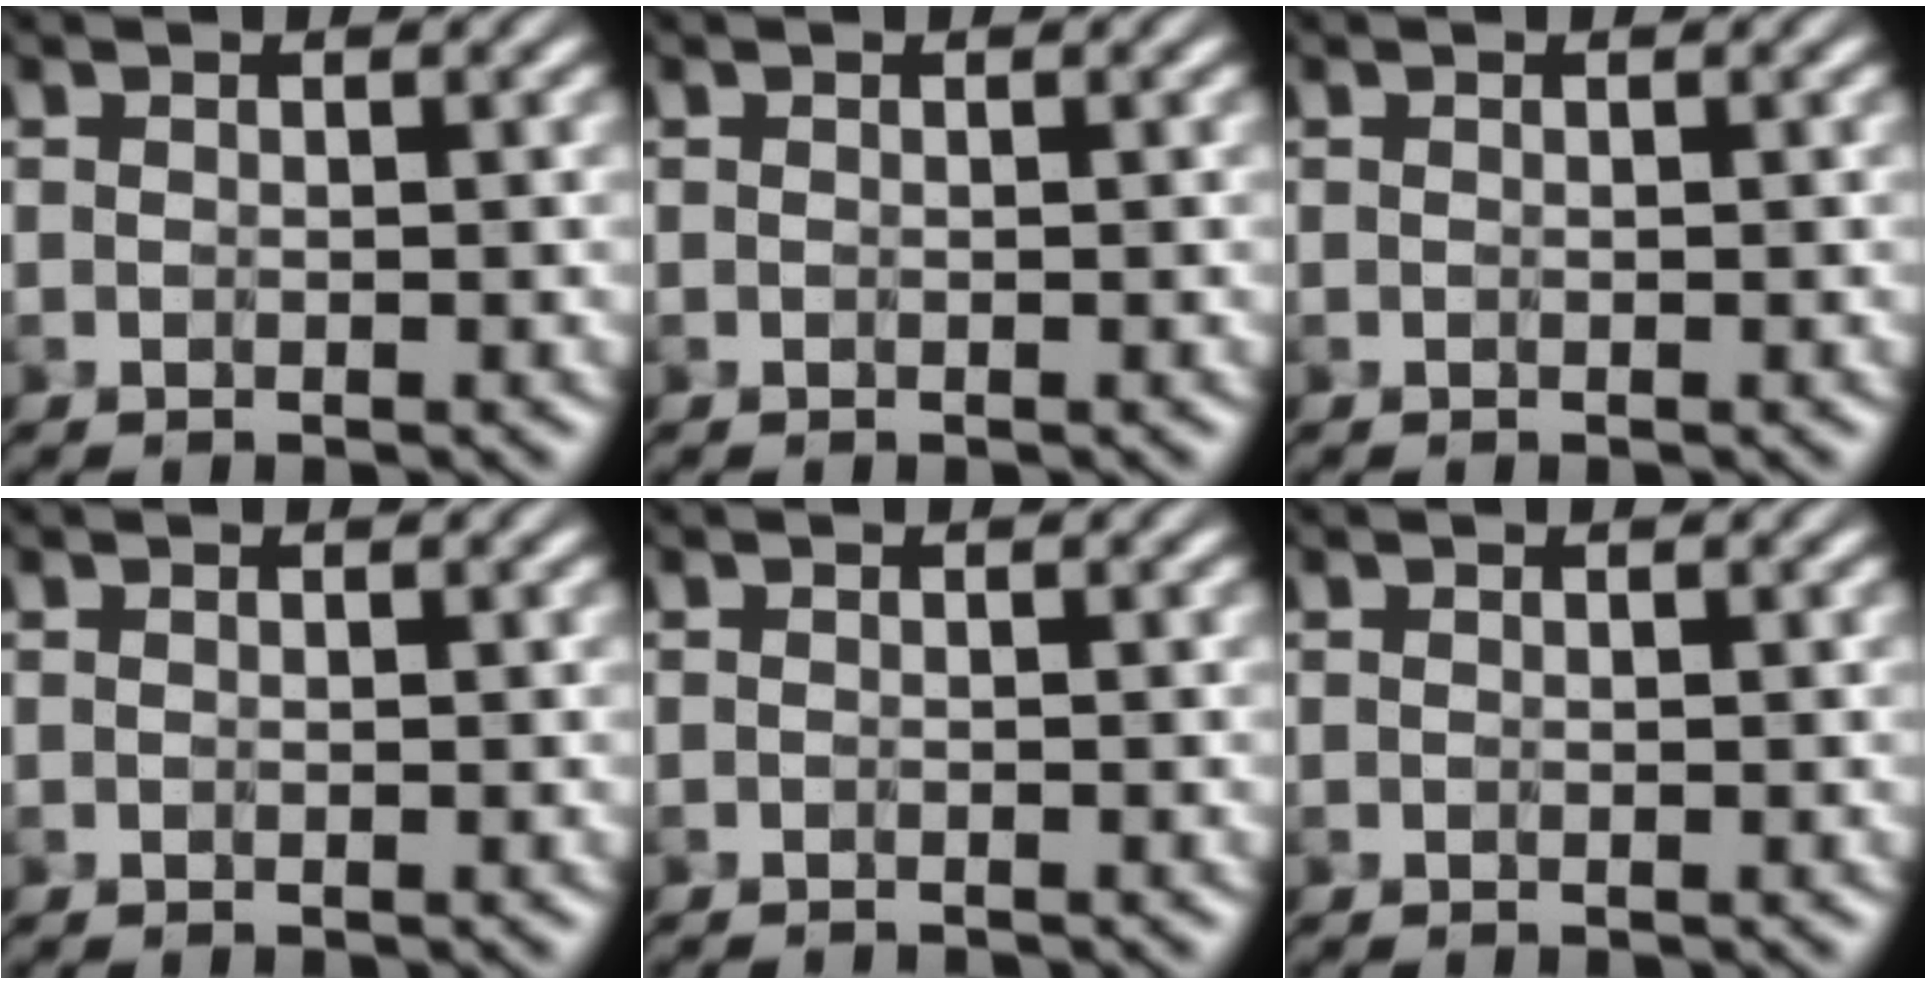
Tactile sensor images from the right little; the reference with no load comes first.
{"total": 0.0}
{"total": 0.0}
{"total": 0.0}
{"total": 0.9, "force": [-0.8, -0.1, 0.0], "torque": [0.002, -0.004, -0.014]}
{"total": 0.0}